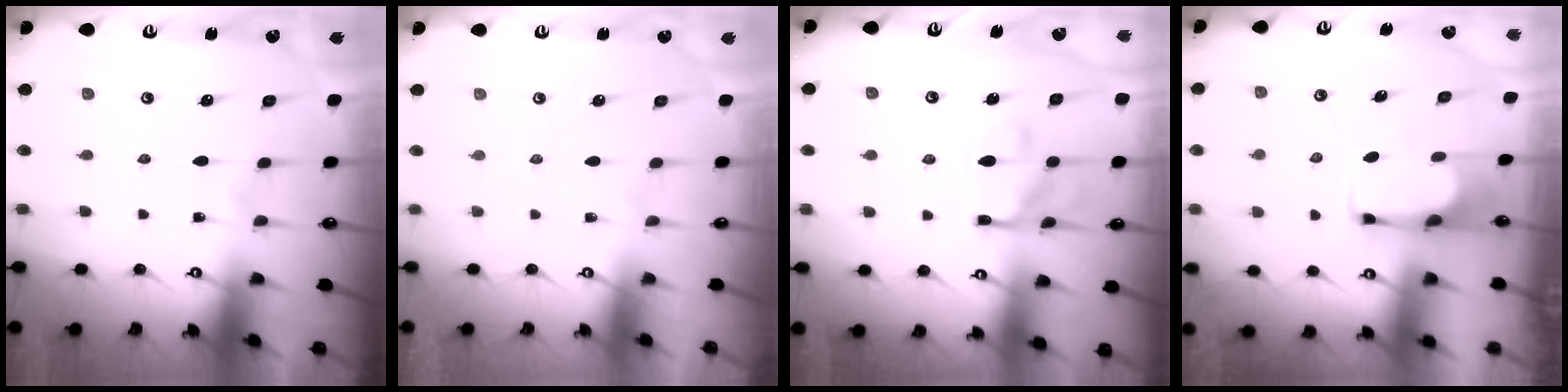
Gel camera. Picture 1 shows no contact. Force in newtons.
{"total": 1.5, "press": 1.4, "slide": 0.6}
{"total": 12.9, "press": 12.8, "slide": 1.4}
{"total": 2.9, "press": 2.9, "slide": 0.5}